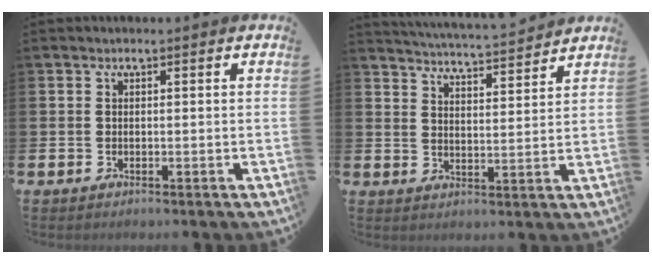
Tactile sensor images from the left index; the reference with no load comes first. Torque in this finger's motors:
{"motor_torque": [0.17, -1.97, 0.19, 0.11]}